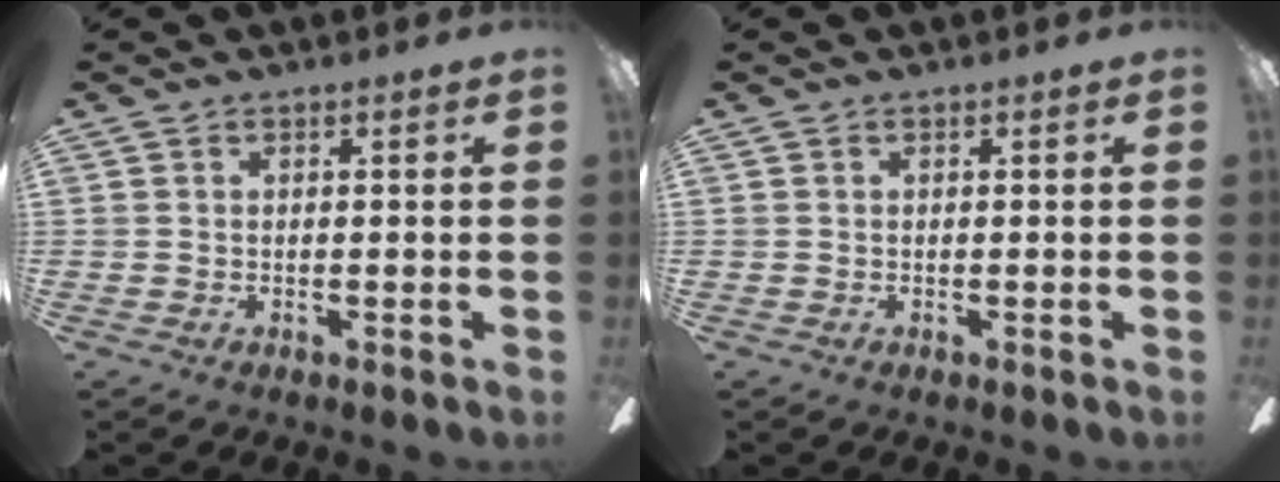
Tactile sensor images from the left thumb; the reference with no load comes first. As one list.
[{"total": 0.0}]